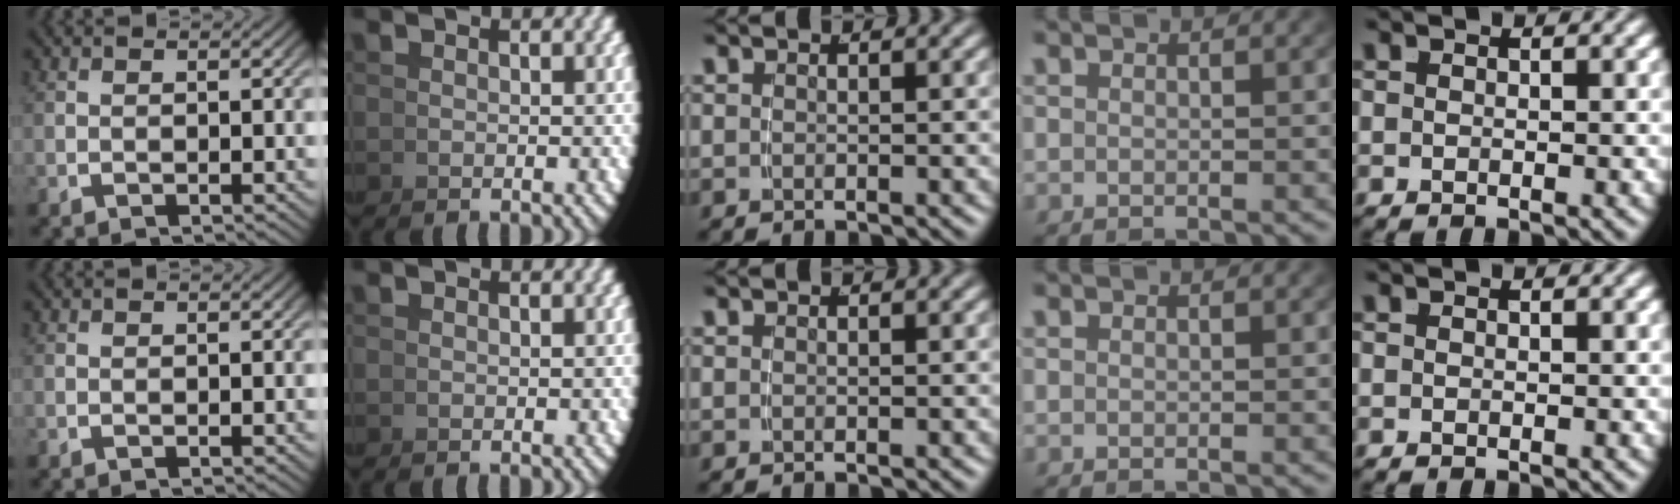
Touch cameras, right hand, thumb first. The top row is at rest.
{}